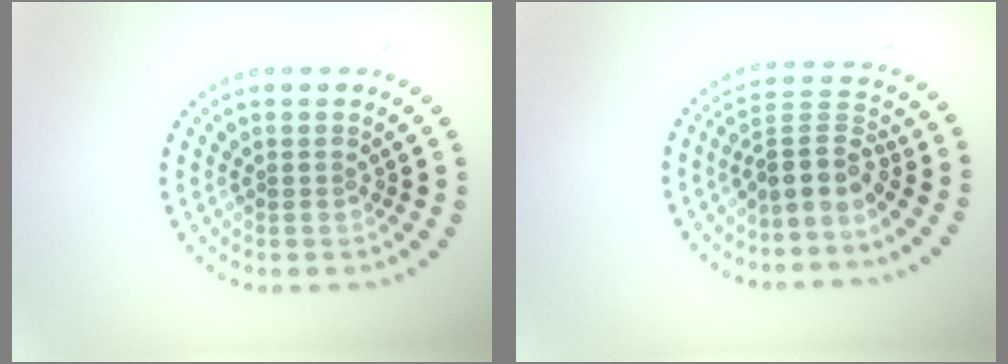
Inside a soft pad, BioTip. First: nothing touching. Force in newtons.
{"total": 3.4, "press": 2.5, "slide": 2.3}